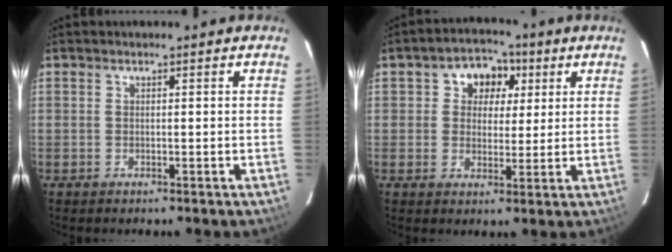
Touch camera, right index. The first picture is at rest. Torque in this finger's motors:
{"motor_torque": [0.15, 0.07, 0.26, 0.02]}